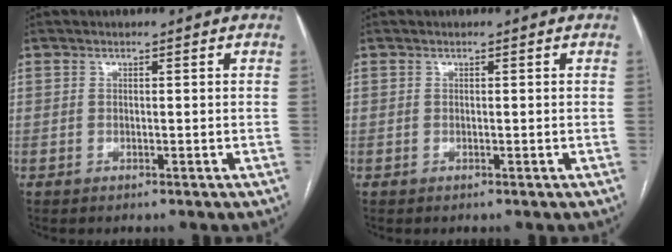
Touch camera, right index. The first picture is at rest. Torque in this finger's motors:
{"motor_torque": [0.00, 0.00, 0.00, 0.00]}